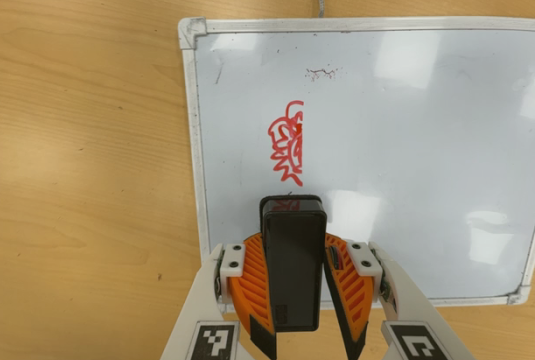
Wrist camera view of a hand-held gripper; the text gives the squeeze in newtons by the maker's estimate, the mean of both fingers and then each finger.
{"total": 10.5, "left": 9.5, "right": 11.4}